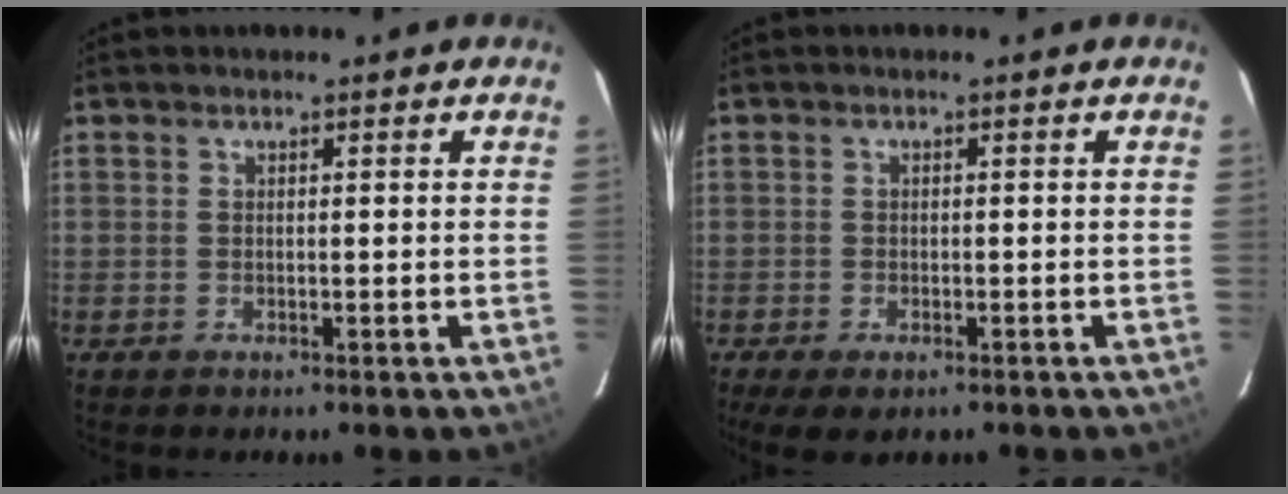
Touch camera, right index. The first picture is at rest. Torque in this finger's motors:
{"motor_torque": [0.57, -0.65, -0.03, -0.03]}